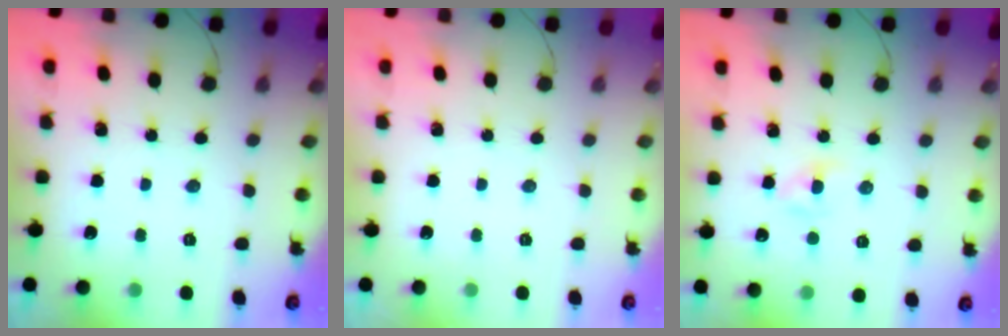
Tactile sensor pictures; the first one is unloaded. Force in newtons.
{"total": 0.0}
{"total": 2.0, "press": 1.9, "slide": 0.7}